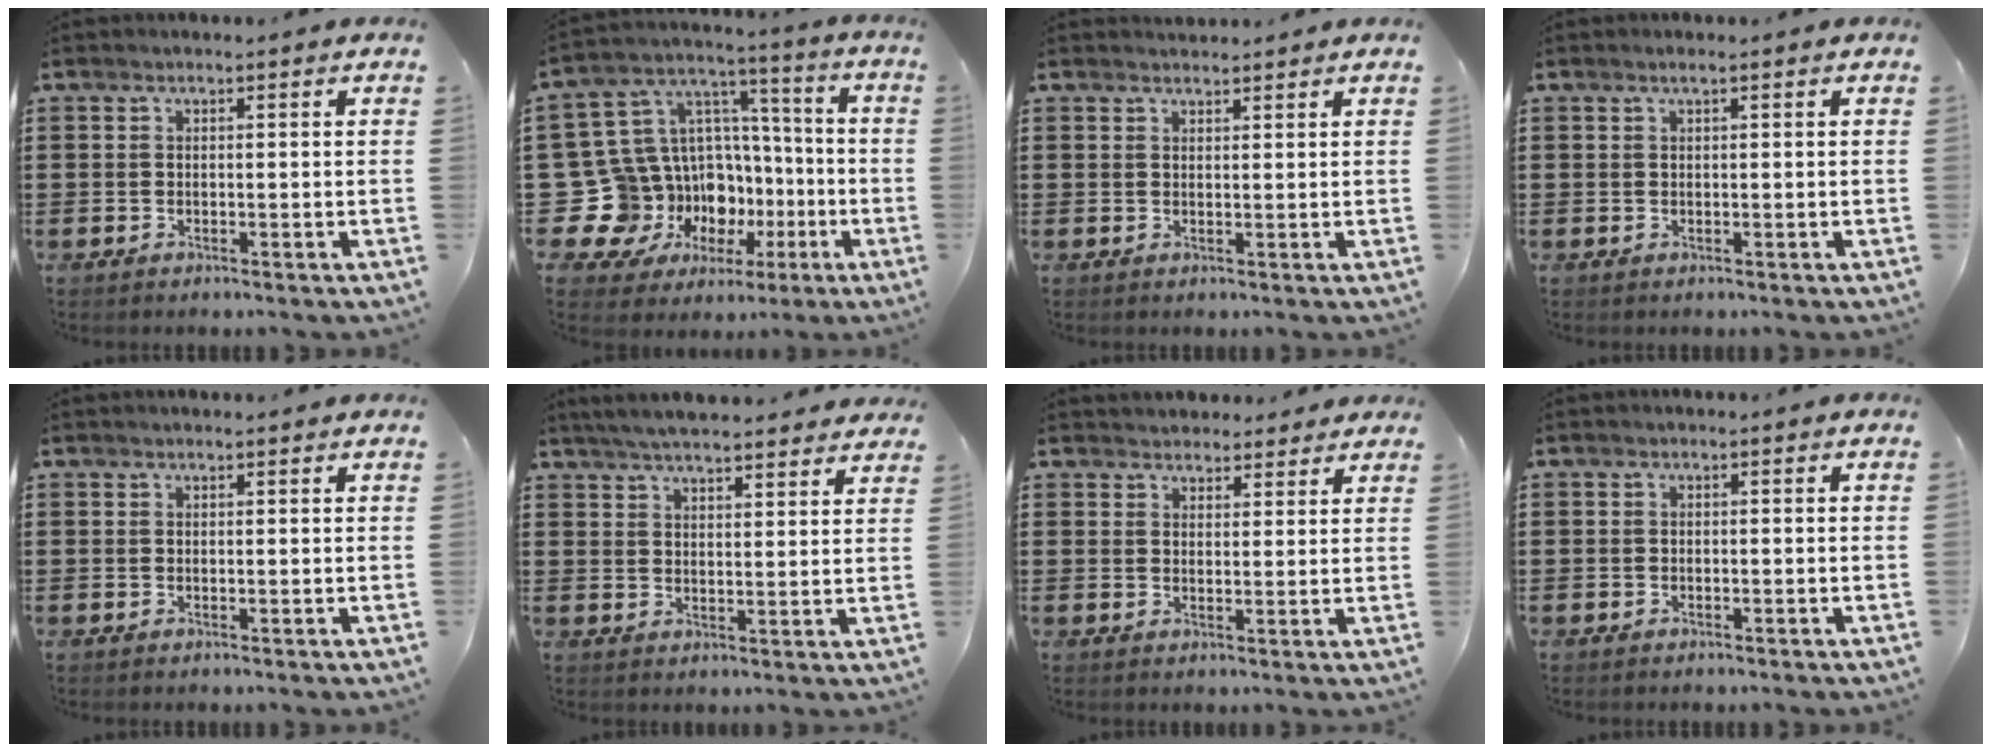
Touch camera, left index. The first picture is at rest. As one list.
[{"total": 14.9, "force": [-4.4, 13.8, 3.6], "torque": [-0.138, -0.032, -0.032]}, {"total": 1.3, "force": [1.3, 0.2, 0.0], "torque": [-0.003, 0.001, 0.027]}, {"total": 0.6, "force": [0.3, 0.0, 0.6], "torque": [-0.010, -0.001, 0.005]}, {"total": 0.9, "force": [0.8, 0.0, 0.1], "torque": [-0.005, -0.001, 0.017]}, {"total": 5.1, "force": [4.9, 0.0, 1.3], "torque": [-0.040, -0.017, 0.089]}, {"total": 3.0, "force": [2.9, 0.9, -0.2], "torque": [-0.005, -0.004, 0.055]}, {"total": 0.0}]